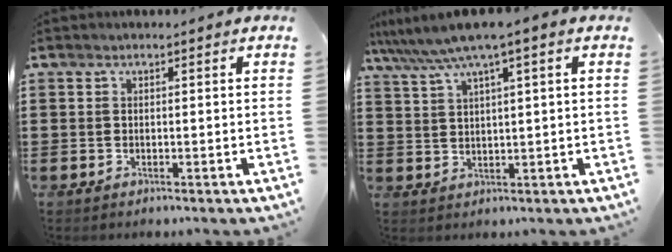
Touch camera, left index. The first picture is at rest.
{"total": 5.4, "force": [3.4, -0.1, 4.2], "torque": [-0.091, -0.009, 0.056]}